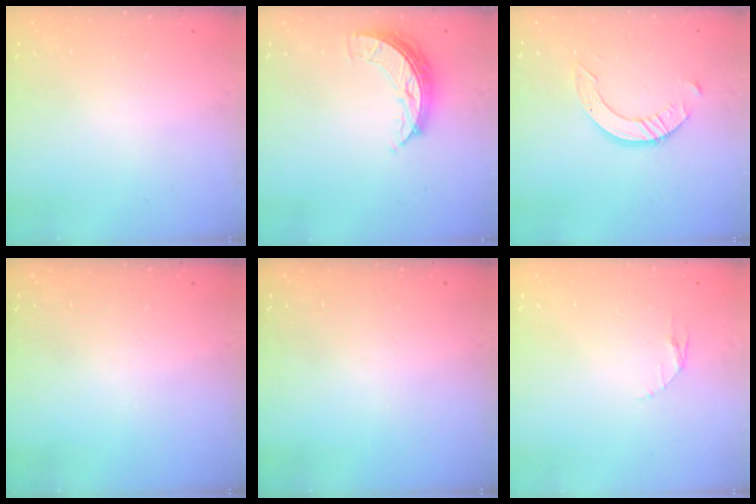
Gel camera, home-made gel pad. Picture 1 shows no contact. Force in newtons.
{"total": 7.2, "press": 7.2, "slide": 0.3}
{"total": 8.0, "press": 7.9, "slide": 0.8}
{"total": 0.0}
{"total": 0.0}
{"total": 3.5, "press": 3.4, "slide": 0.4}